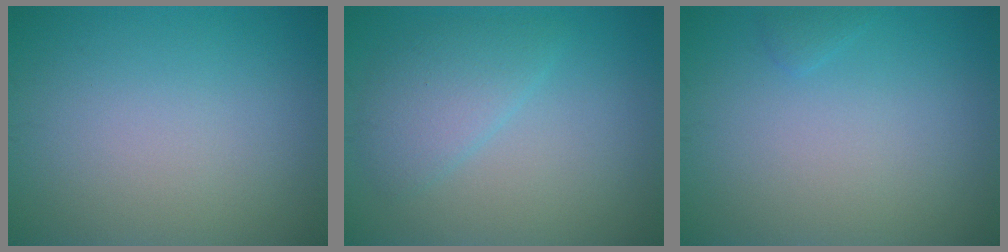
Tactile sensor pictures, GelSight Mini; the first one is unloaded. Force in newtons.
{"total": 3.0, "press": 3.0, "slide": 0.1}
{"total": 0.6, "press": 0.6, "slide": 0.1}